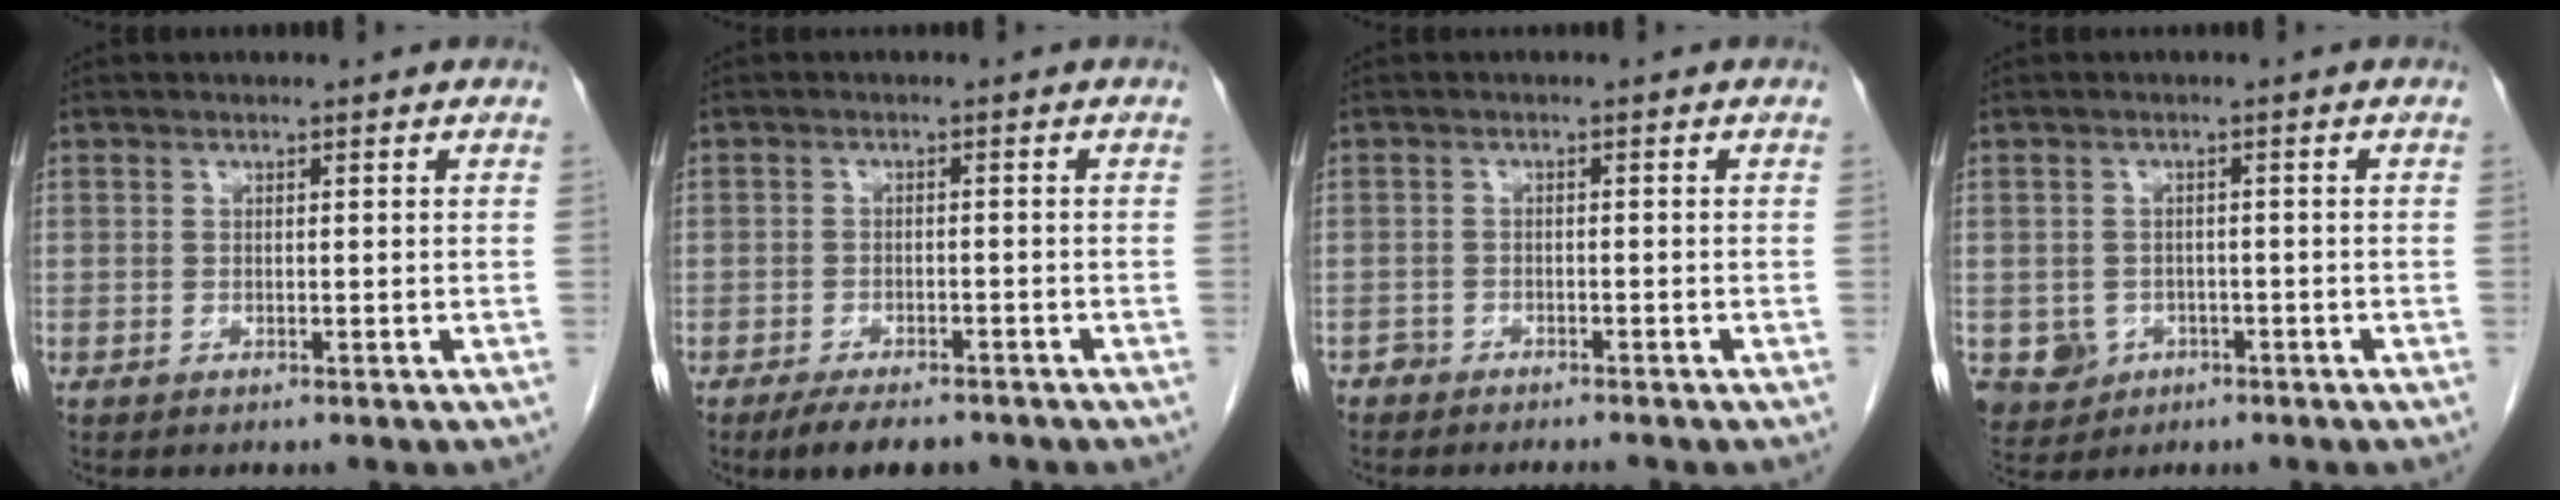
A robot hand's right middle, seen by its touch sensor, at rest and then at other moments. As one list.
[{"total": 5.9, "force": [-4.6, 2.0, 3.1], "torque": [-0.047, -0.006, -0.070]}, {"total": 2.6, "force": [-2.5, 0.8, 0.4], "torque": [-0.002, -0.004, -0.040]}, {"total": 4.9, "force": [-2.0, 4.4, 1.1], "torque": [-0.022, 0.002, -0.025]}]